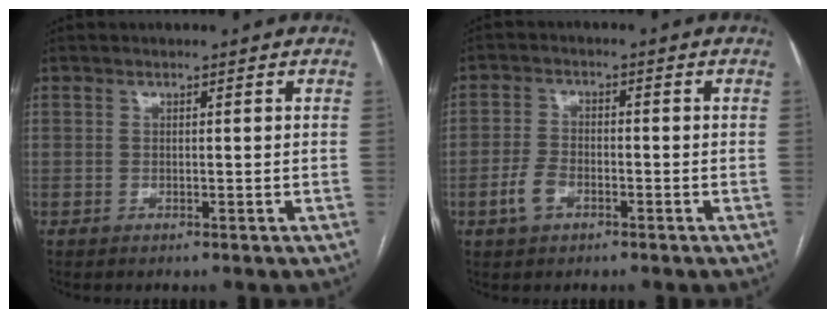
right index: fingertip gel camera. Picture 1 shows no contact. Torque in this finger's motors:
{"motor_torque": [0.50, -0.48, 0.12, 0.04]}